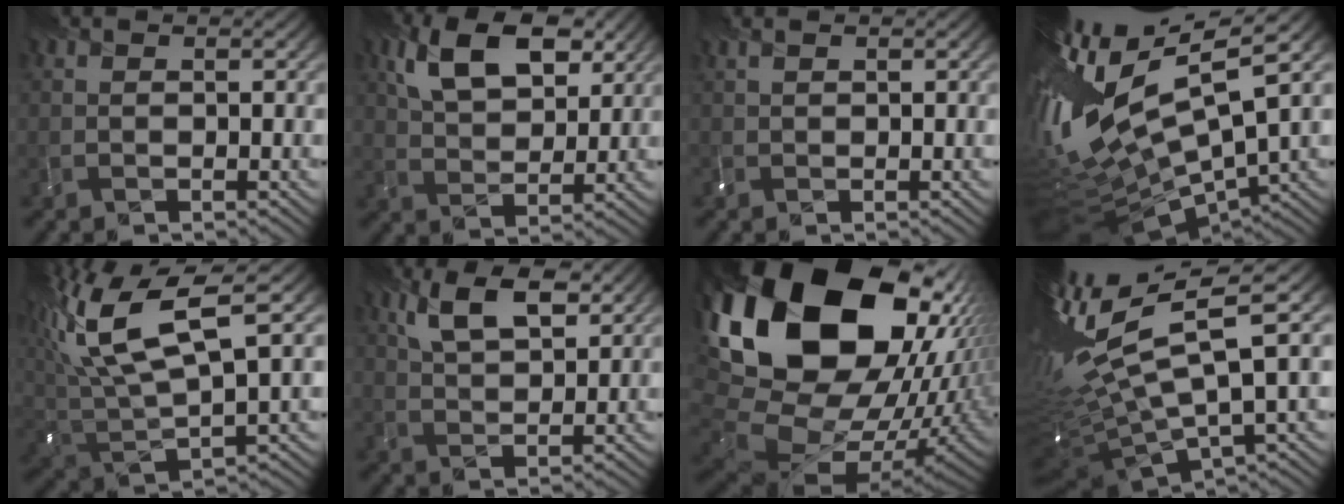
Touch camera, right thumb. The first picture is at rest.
{"total": 10.0, "force": [4.4, 5.4, 7.1], "torque": [-0.144, 0.006, 0.085]}
{"total": 1.0, "force": [0.8, 0.5, 0.4], "torque": [-0.011, 0.005, 0.016]}
{"total": 18.6, "force": [3.2, 6.4, 17.2], "torque": [-0.348, -0.015, 0.081]}
{"total": 14.3, "force": [6.0, 5.8, 11.6], "torque": [-0.271, 0.012, 0.122]}
{"total": 7.1, "force": [3.6, 3.2, 5.2], "torque": [-0.106, 0.003, 0.071]}
{"total": 23.2, "force": [6.9, 15.6, 15.7], "torque": [-0.337, -0.020, 0.158]}
{"total": 13.9, "force": [1.5, 4.1, 13.2], "torque": [-0.296, 0.001, 0.048]}